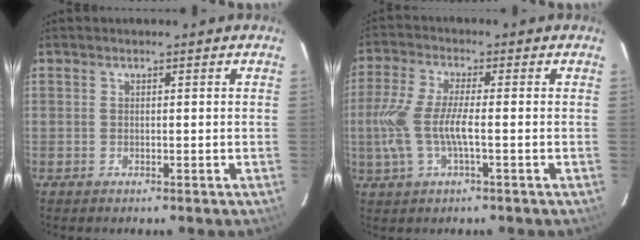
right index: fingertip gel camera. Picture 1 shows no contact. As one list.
[{"total": 9.1, "force": [-1.6, 2.1, 8.7], "torque": [-0.192, -0.003, -0.031]}]